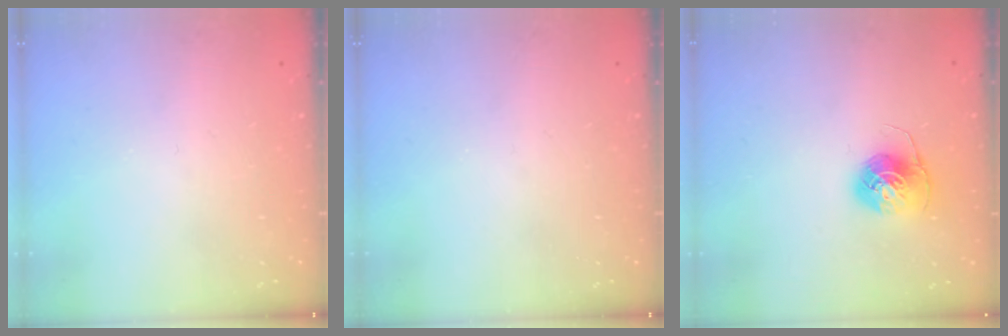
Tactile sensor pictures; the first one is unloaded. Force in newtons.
{"total": 0.0}
{"total": 7.1, "press": 7.1, "slide": 0.5}